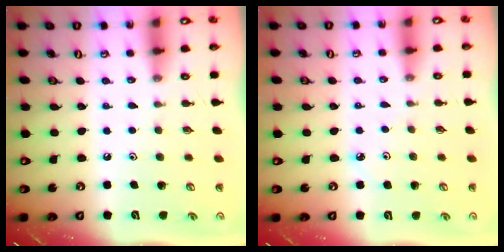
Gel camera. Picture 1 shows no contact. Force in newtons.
{"total": 1.8, "press": 1.8, "slide": 0.2}